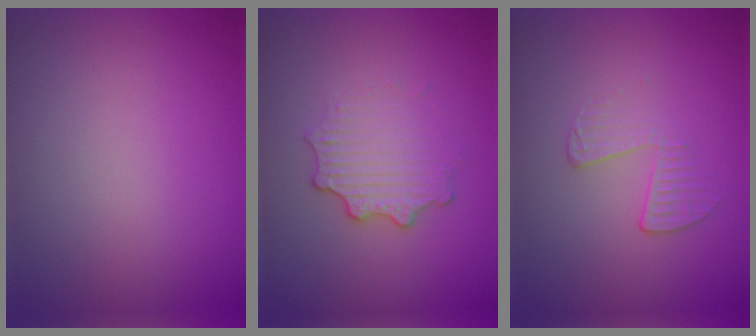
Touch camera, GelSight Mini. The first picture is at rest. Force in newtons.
{"total": 3.3, "press": 2.5, "slide": 2.2}
{"total": 1.9, "press": 0.7, "slide": 1.8}